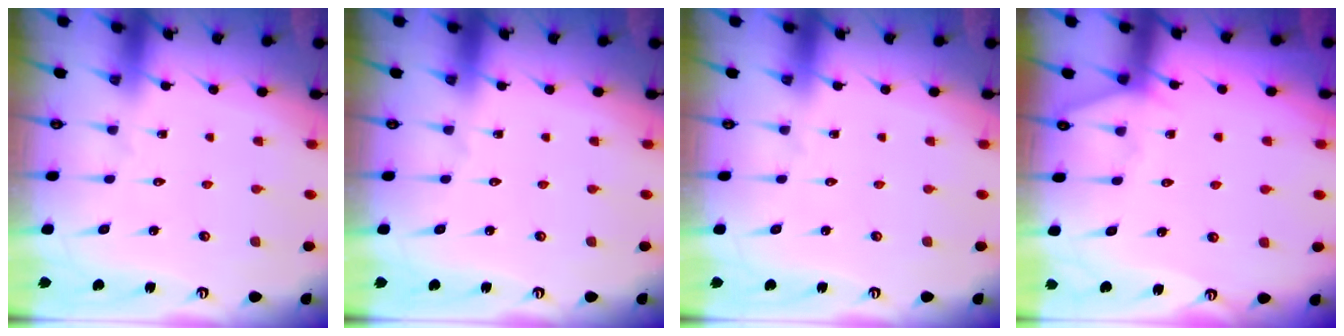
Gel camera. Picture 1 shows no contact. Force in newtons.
{"total": 0.0}
{"total": 0.0}
{"total": 4.6, "press": 4.6, "slide": 0.5}